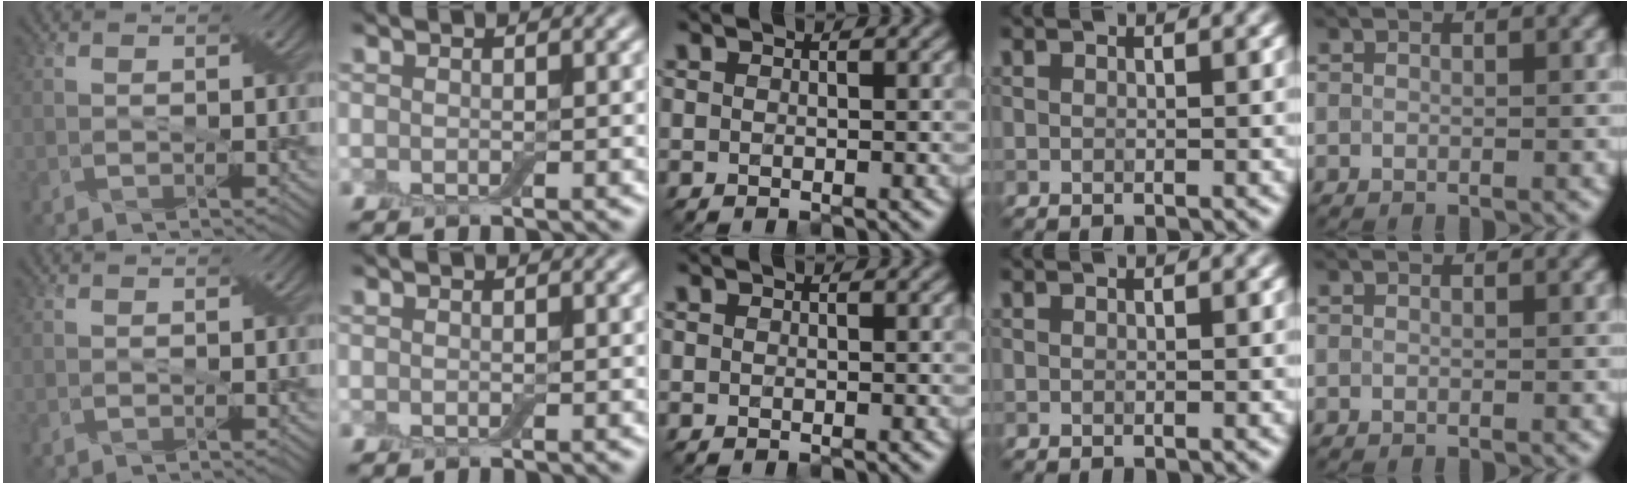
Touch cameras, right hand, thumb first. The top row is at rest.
{}